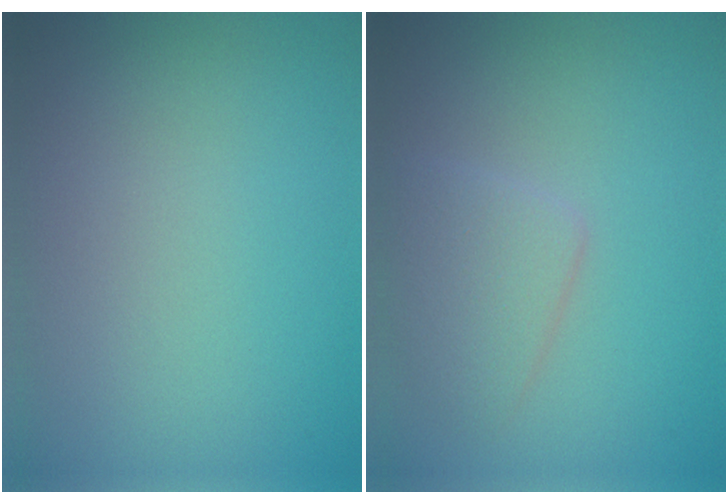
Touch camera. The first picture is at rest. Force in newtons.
{"total": 2.6, "press": 2.6, "slide": 0.2}